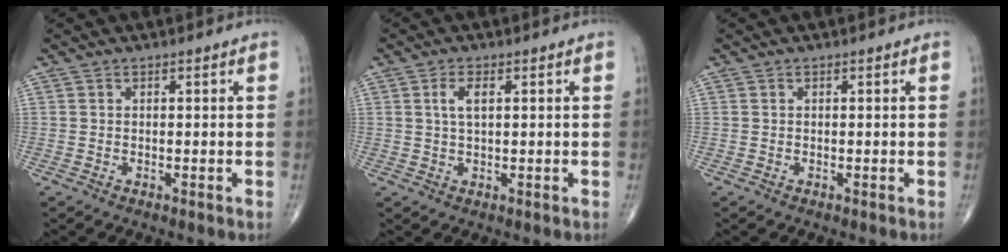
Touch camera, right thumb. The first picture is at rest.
{"total": 3.2, "force": [0.9, 1.3, 2.8], "torque": [-0.058, 0.003, 0.018]}
{"total": 0.0}